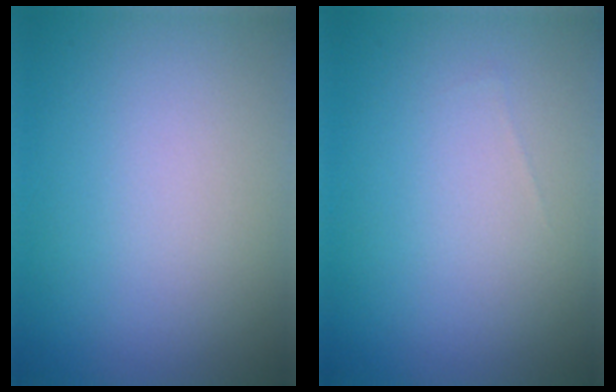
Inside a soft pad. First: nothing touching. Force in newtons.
{"total": 0.0}